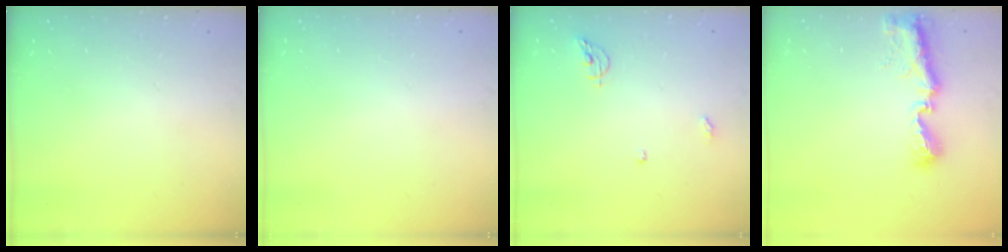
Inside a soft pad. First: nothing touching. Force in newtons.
{"total": 1.1, "press": 0.8, "slide": 0.7}
{"total": 6.3, "press": 6.2, "slide": 0.6}
{"total": 9.2, "press": 9.2, "slide": 0.4}